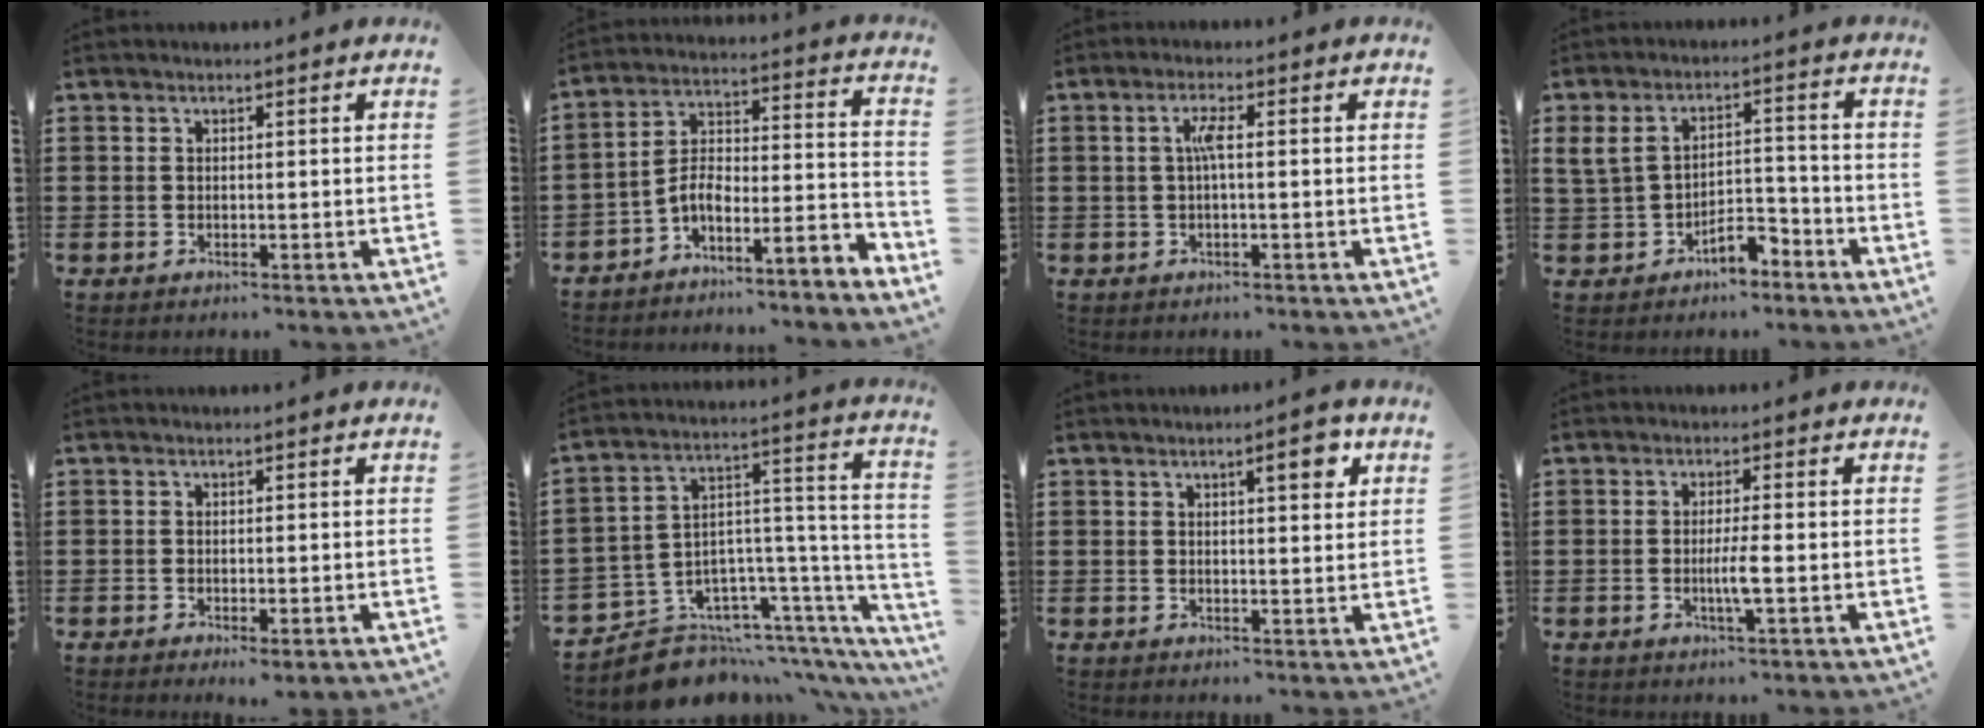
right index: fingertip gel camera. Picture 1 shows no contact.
{"total": 5.3, "force": [-4.4, 1.2, 2.7], "torque": [-0.048, -0.011, -0.092]}
{"total": 3.3, "force": [0.1, 0.3, 3.3], "torque": [-0.064, 0.002, -0.002]}
{"total": 5.6, "force": [-3.2, 2.9, 3.5], "torque": [-0.070, 0.017, -0.064]}
{"total": 0.8, "force": [-0.5, 0.1, 0.6], "torque": [-0.012, -0.007, -0.008]}
{"total": 9.0, "force": [-7.6, 4.1, 2.4], "torque": [-0.046, 0.005, -0.136]}
{"total": 4.2, "force": [2.1, 1.0, 3.5], "torque": [-0.049, -0.001, 0.028]}
{"total": 3.2, "force": [-0.7, 0.0, 3.2], "torque": [-0.063, -0.008, -0.018]}